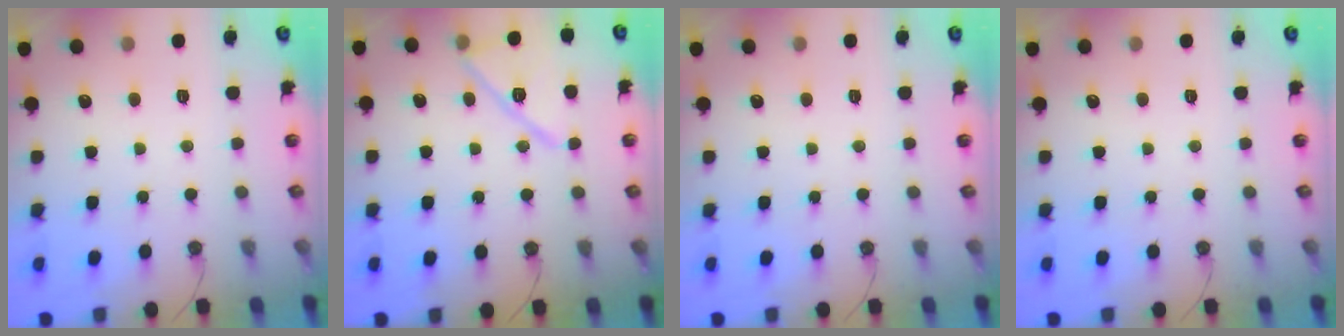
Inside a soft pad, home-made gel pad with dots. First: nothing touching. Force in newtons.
{"total": 13.0, "press": 13.0, "slide": 1.0}
{"total": 0.0}
{"total": 0.0}